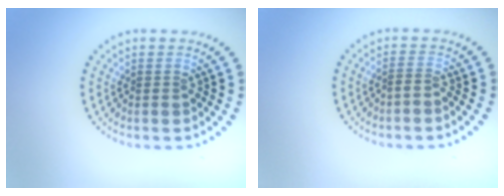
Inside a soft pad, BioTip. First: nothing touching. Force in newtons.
{"total": 0.6, "press": 0.4, "slide": 0.5}